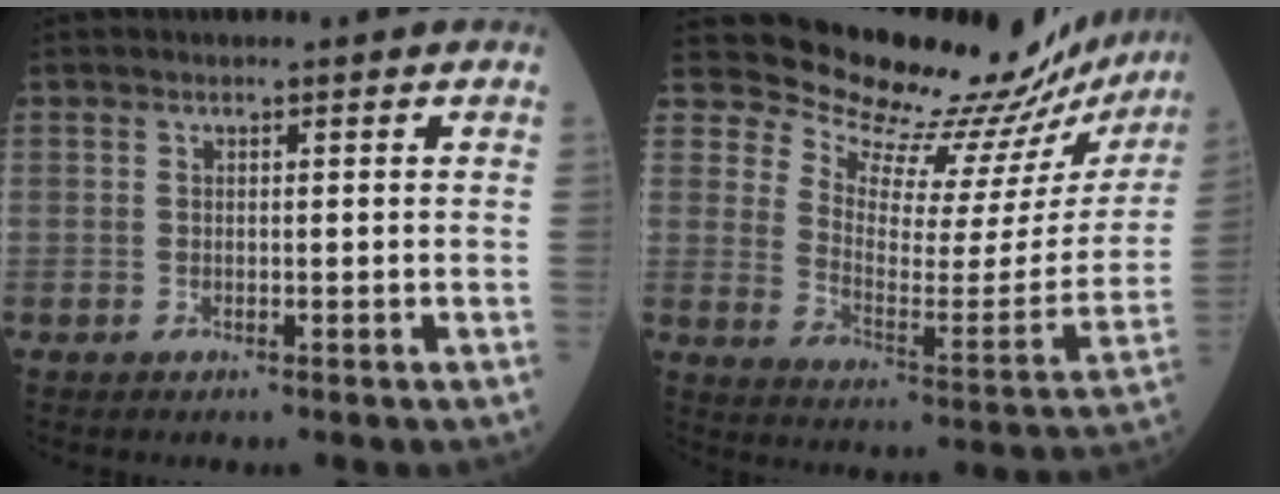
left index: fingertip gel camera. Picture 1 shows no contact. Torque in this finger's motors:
{"motor_torque": [0.99, -1.15, 0.12, -0.03]}